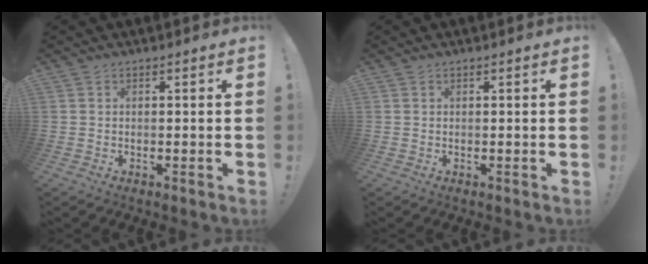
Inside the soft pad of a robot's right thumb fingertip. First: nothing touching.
{"total": 0.0}